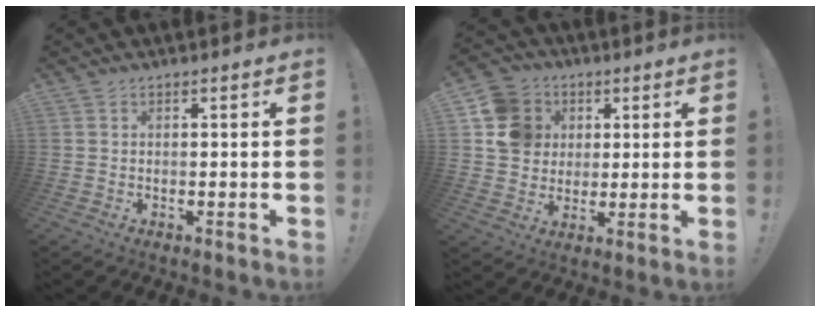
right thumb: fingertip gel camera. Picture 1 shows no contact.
{"total": 12.8, "force": [3.1, 11.6, 4.6], "torque": [-0.067, -0.002, 0.065]}